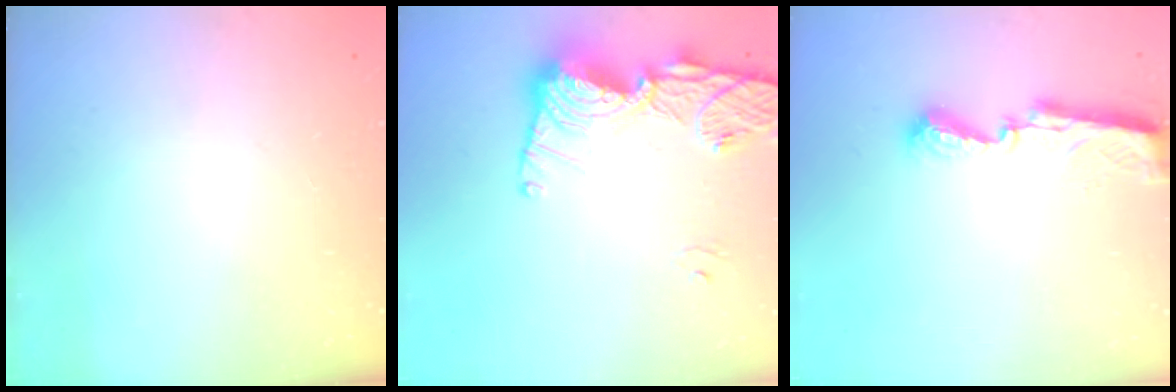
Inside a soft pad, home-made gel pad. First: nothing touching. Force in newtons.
{"total": 17.4, "press": 17.3, "slide": 1.4}
{"total": 8.6, "press": 8.6, "slide": 0.4}